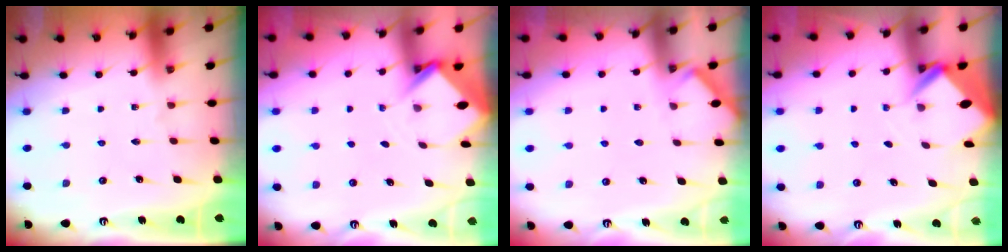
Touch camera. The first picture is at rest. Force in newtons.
{"total": 2.9, "press": 2.9, "slide": 0.2}
{"total": 2.3, "press": 2.3, "slide": 0.3}
{"total": 2.8, "press": 2.8, "slide": 0.1}